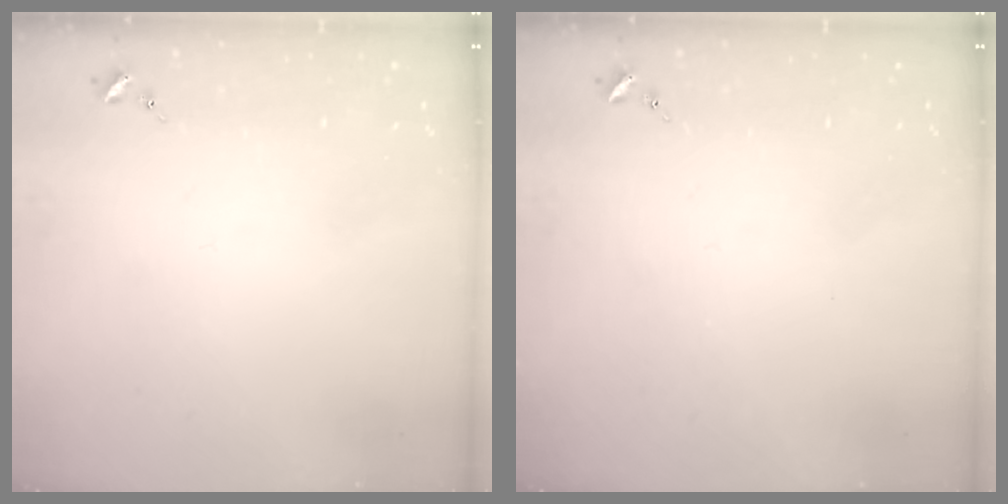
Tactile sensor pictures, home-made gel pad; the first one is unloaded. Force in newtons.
{"total": 0.0}